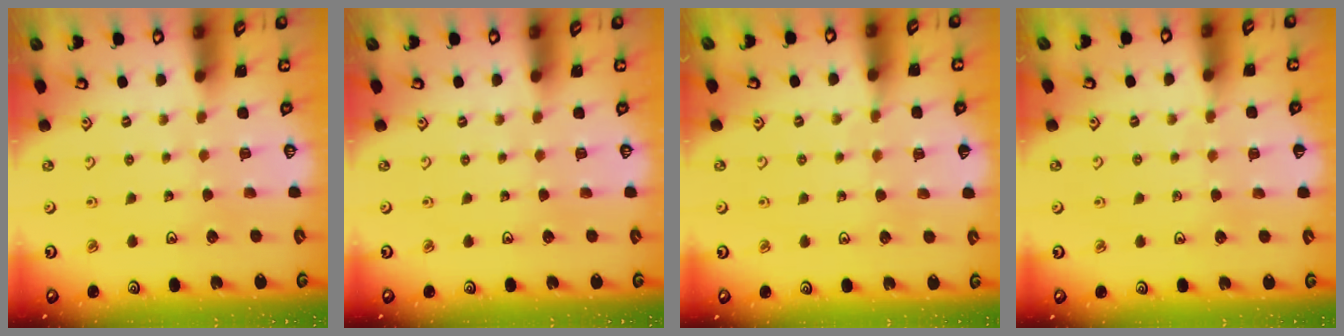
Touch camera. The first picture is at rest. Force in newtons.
{"total": 0.0}
{"total": 6.1, "press": 6.1, "slide": 0.8}
{"total": 2.7, "press": 2.7, "slide": 0.4}